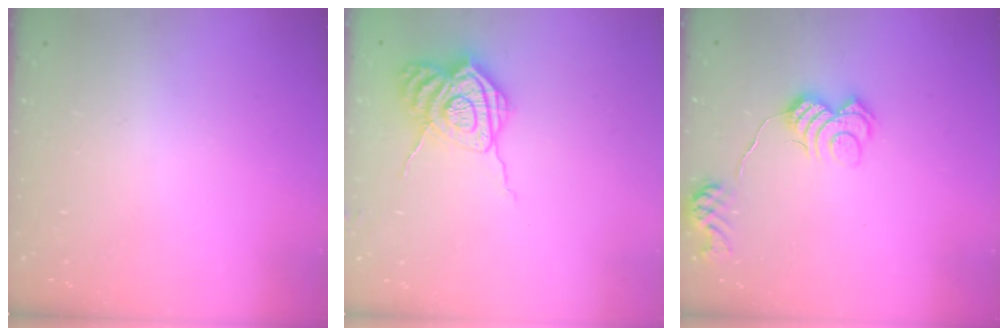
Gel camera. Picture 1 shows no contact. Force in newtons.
{"total": 10.8, "press": 10.8, "slide": 0.9}
{"total": 11.1, "press": 11.0, "slide": 0.7}